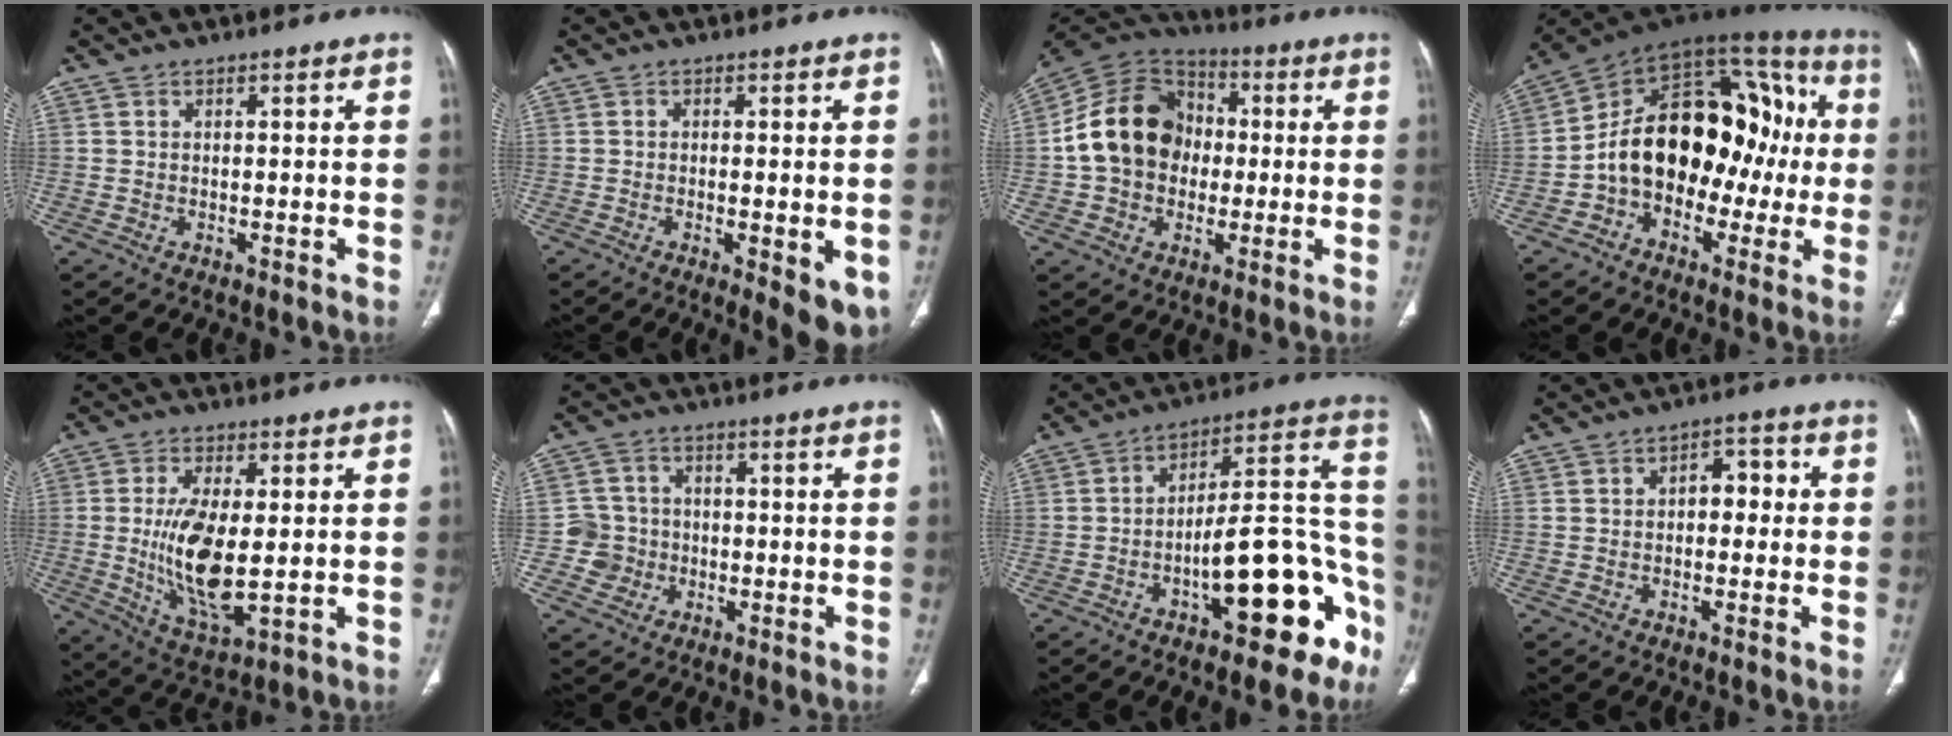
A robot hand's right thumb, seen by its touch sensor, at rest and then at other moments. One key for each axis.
{"total": 8.5, "fx": -2.7, "fy": 2.6, "fz": 7.6, "tx": -0.097, "ty": -0.016, "tz": -0.035}
{"total": 16.5, "fx": -0.2, "fy": 13.4, "fz": 9.5, "tx": -0.149, "ty": 0.031, "tz": -0.013}
{"total": 23.3, "fx": -1.6, "fy": 15.3, "fz": 17.5, "tx": -0.226, "ty": 0.073, "tz": -0.029}
{"total": 12.8, "fx": -0.2, "fy": 5.3, "fz": 11.7, "tx": -0.225, "ty": -0.023, "tz": 0.008}
{"total": 5.4, "fx": -1.2, "fy": 5.2, "fz": 0.3, "tx": 0.025, "ty": 0.014, "tz": -0.027}
{"total": 20.1, "fx": -8.9, "fy": 7.4, "fz": 16.4, "tx": -0.166, "ty": 0.090, "tz": -0.123}
{"total": 4.9, "fx": 0.0, "fy": 3.3, "fz": 3.7, "tx": -0.026, "ty": 0.020, "tz": -0.007}